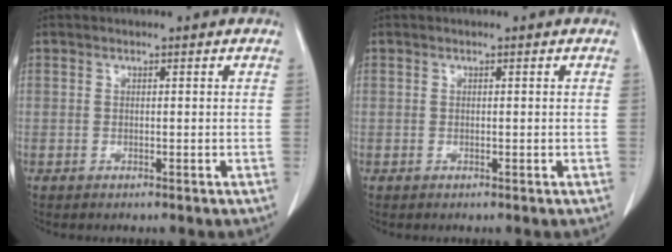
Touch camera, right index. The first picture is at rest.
{"total": 0.0}